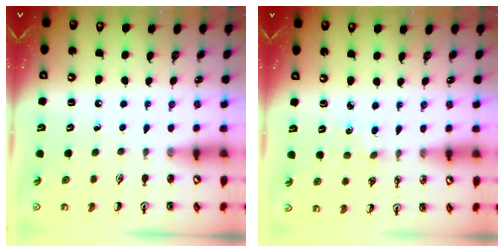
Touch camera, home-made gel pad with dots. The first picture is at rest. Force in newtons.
{"total": 1.4, "press": 1.4, "slide": 0.3}